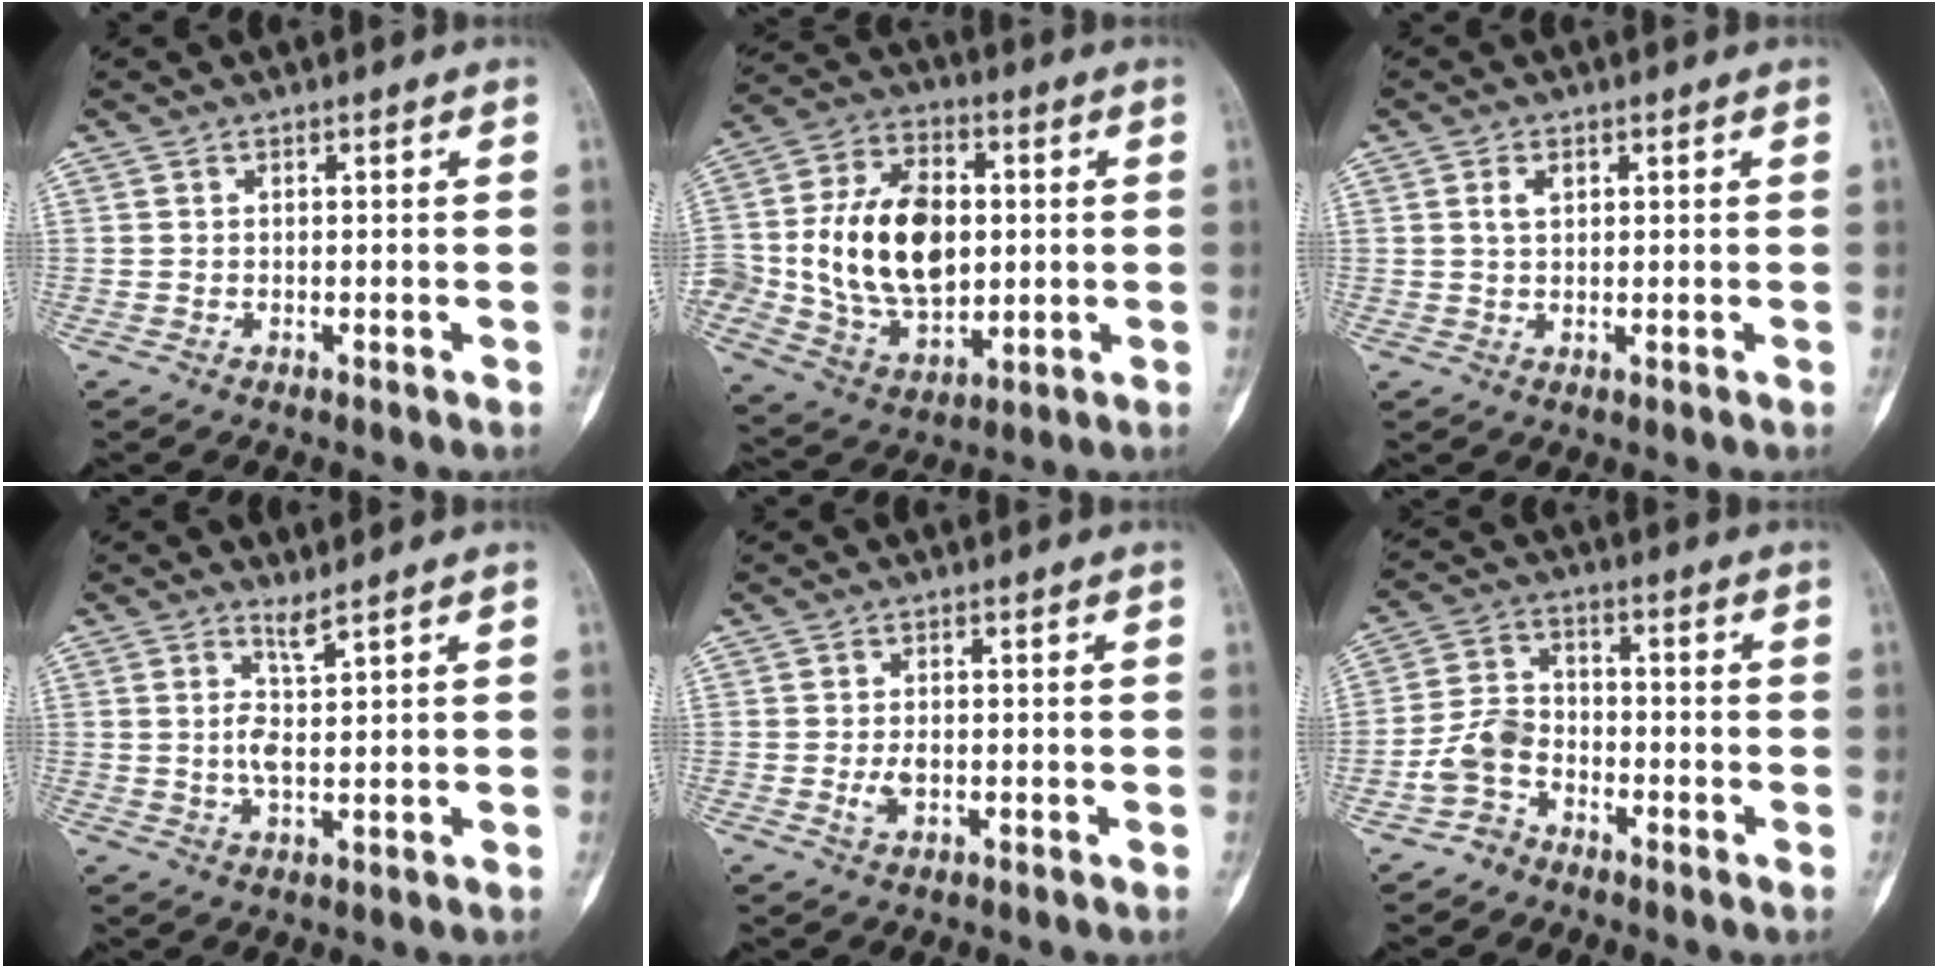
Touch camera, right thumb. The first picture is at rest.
{"total": 20.3, "force": [0.8, 14.0, 14.7], "torque": [-0.229, 0.006, 0.026]}
{"total": 2.6, "force": [0.9, 1.7, 1.8], "torque": [-0.024, 0.001, 0.018]}
{"total": 3.4, "force": [1.8, 0.5, 2.9], "torque": [-0.056, -0.019, 0.041]}
{"total": 2.6, "force": [-0.5, 1.6, 2.0], "torque": [-0.031, -0.001, -0.008]}
{"total": 7.0, "force": [-3.7, 5.2, 2.8], "torque": [-0.043, 0.030, -0.078]}